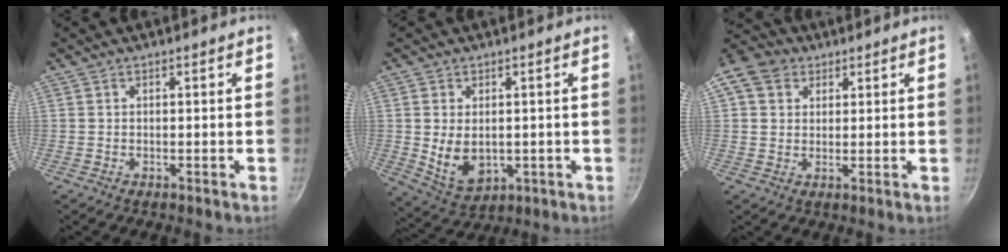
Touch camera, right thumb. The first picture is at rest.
{"total": 8.6, "force": [-0.1, 5.8, 6.3], "torque": [-0.103, -0.015, 0.018]}
{"total": 9.9, "force": [3.8, 7.9, 4.4], "torque": [-0.069, 0.013, 0.057]}